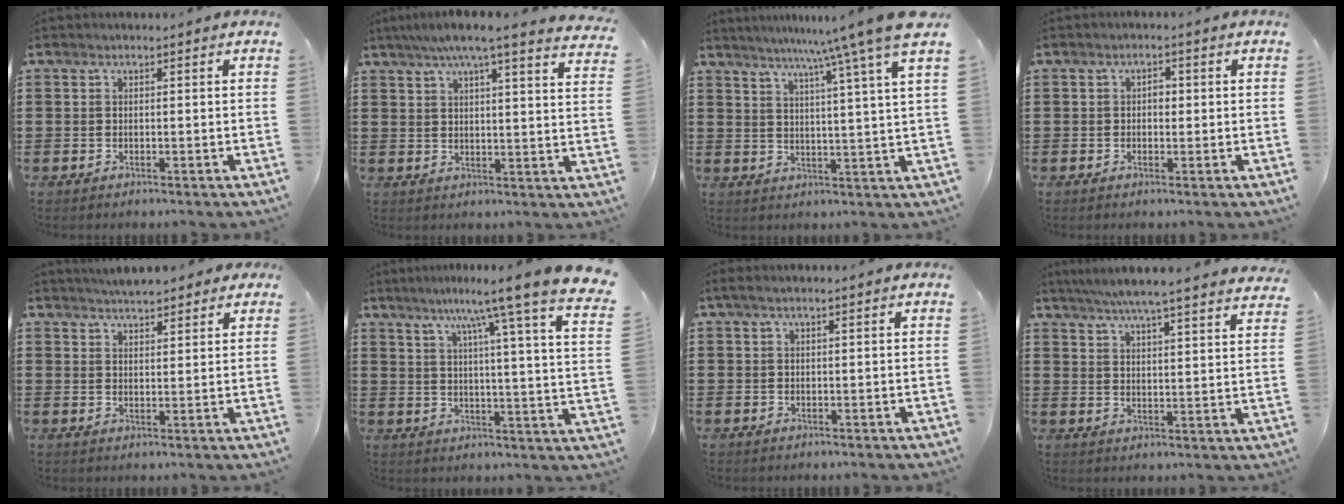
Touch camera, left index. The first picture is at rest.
{"total": 6.3, "force": [5.1, -0.4, 3.6], "torque": [-0.088, -0.018, 0.086]}
{"total": 8.5, "force": [6.8, -1.7, 4.8], "torque": [-0.104, -0.044, 0.104]}
{"total": 1.6, "force": [0.0, 1.0, 1.3], "torque": [-0.026, 0.006, -0.001]}
{"total": 3.7, "force": [3.6, 0.6, 0.6], "torque": [-0.022, -0.004, 0.067]}
{"total": 10.0, "force": [8.0, -1.7, 5.8], "torque": [-0.122, -0.060, 0.116]}
{"total": 1.0, "force": [0.4, 0.2, 0.9], "torque": [-0.018, 0.000, 0.006]}
{"total": 6.0, "force": [5.5, -0.7, 2.3], "torque": [-0.064, -0.030, 0.094]}